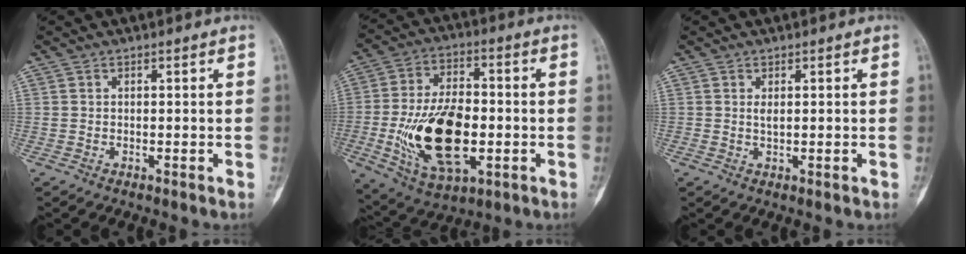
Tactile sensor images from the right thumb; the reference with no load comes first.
{"total": 19.7, "force": [-3.5, 10.5, 16.3], "torque": [-0.280, 0.008, -0.046]}
{"total": 1.2, "force": [0.4, 0.2, 1.1], "torque": [-0.018, -0.004, 0.007]}